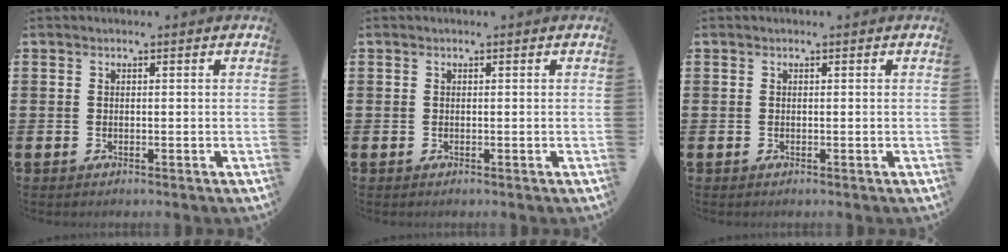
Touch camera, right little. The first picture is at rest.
{"total": 0.0}
{"total": 0.0}